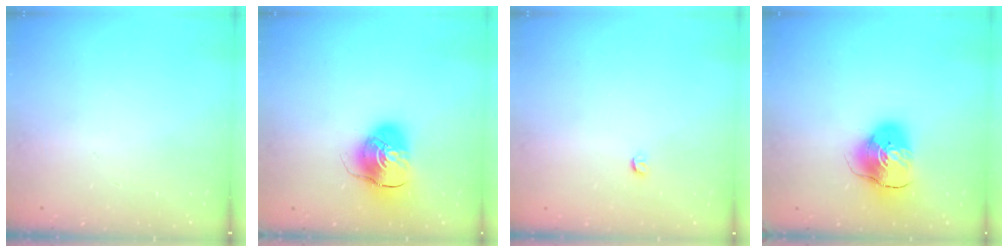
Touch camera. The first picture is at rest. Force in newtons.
{"total": 9.7, "press": 9.6, "slide": 1.4}
{"total": 3.2, "press": 3.2, "slide": 0.6}
{"total": 10.2, "press": 10.1, "slide": 1.4}